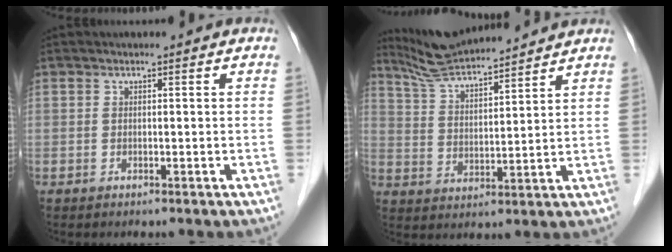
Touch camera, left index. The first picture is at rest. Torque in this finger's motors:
{"motor_torque": [0.39, -0.31, 0.15, 0.11]}